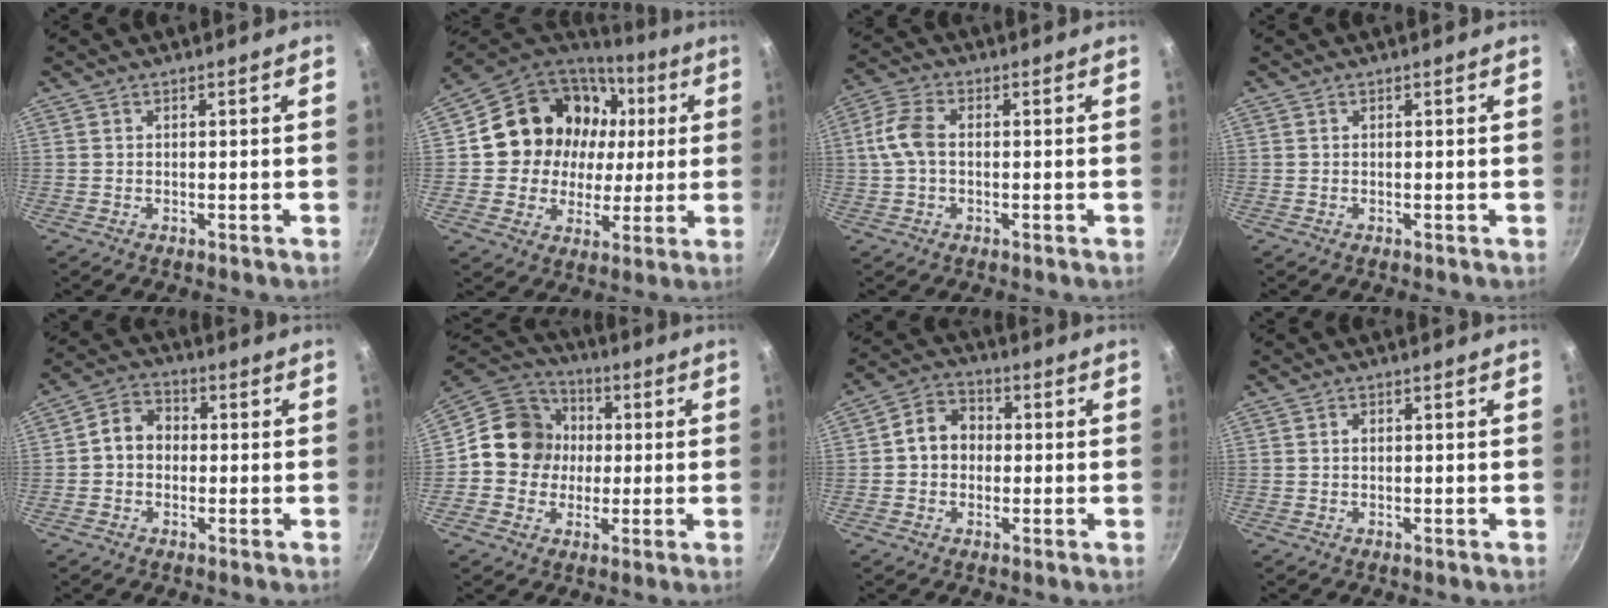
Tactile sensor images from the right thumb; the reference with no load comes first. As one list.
[{"total": 20.5, "force": [4.1, 17.6, 9.6], "torque": [-0.152, 0.018, 0.075]}, {"total": 6.2, "force": [0.0, 3.8, 4.9], "torque": [-0.108, 0.019, -0.008]}, {"total": 0.0}, {"total": 6.4, "force": [-0.2, 5.3, 3.6], "torque": [-0.034, 0.018, -0.017]}, {"total": 13.2, "force": [0.3, 12.1, 5.3], "torque": [-0.056, 0.026, -0.015]}, {"total": 7.5, "force": [0.0, 6.2, 4.2], "torque": [-0.042, 0.020, -0.014]}, {"total": 0.6, "force": [0.0, 0.5, 0.3], "torque": [-0.005, 0.003, 0.001]}]